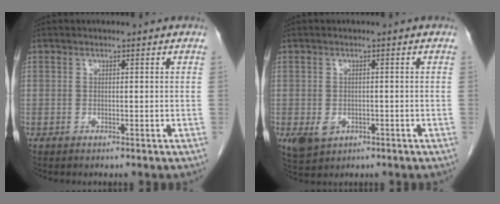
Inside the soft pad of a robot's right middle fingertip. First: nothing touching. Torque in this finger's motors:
{"motor_torque": [0.52, -0.63, 0.09, 0.04]}